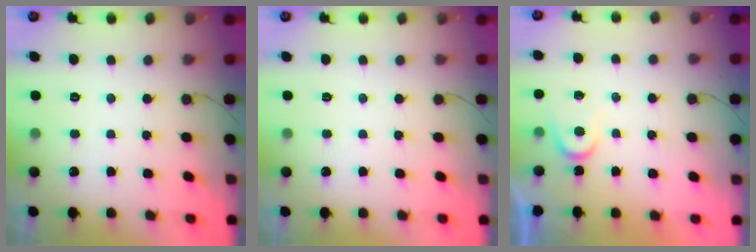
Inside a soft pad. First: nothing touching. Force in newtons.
{"total": 0.0}
{"total": 3.1, "press": 3.1, "slide": 0.4}